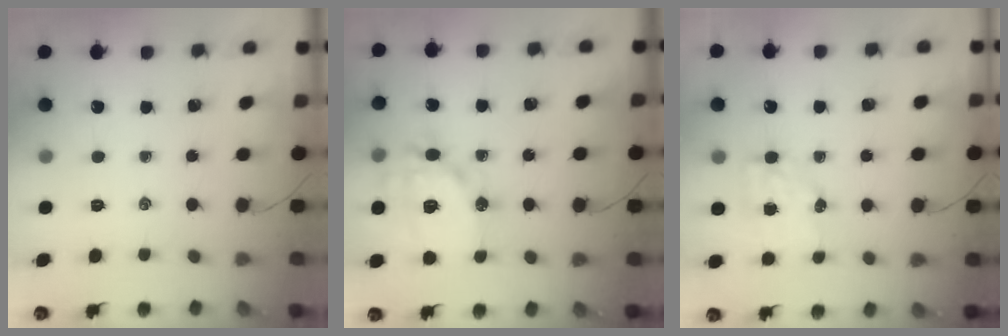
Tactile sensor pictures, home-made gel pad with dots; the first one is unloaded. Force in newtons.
{"total": 15.6, "press": 15.5, "slide": 2.1}
{"total": 4.9, "press": 4.8, "slide": 0.7}